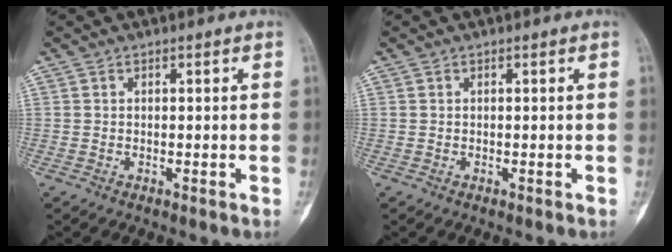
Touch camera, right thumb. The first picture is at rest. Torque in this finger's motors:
{"motor_torque": [0.00, 0.00, 0.01, 0.02, 0.00]}